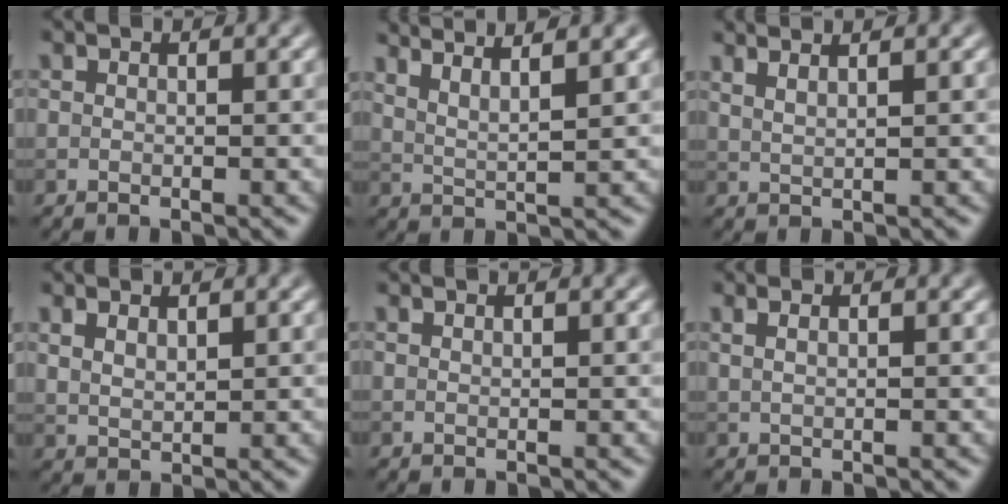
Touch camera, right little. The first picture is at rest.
{"total": 5.6, "force": [4.4, 1.3, 3.3], "torque": [-0.035, 0.025, 0.042]}
{"total": 3.3, "force": [2.3, 1.2, 2.0], "torque": [-0.008, 0.016, 0.005]}
{"total": 1.6, "force": [1.2, 0.6, 0.9], "torque": [-0.024, -0.003, 0.027]}
{"total": 0.6, "force": [0.5, 0.2, 0.3], "torque": [-0.003, -0.002, 0.001]}
{"total": 1.9, "force": [1.1, 0.9, 1.3], "torque": [-0.007, -0.001, -0.002]}